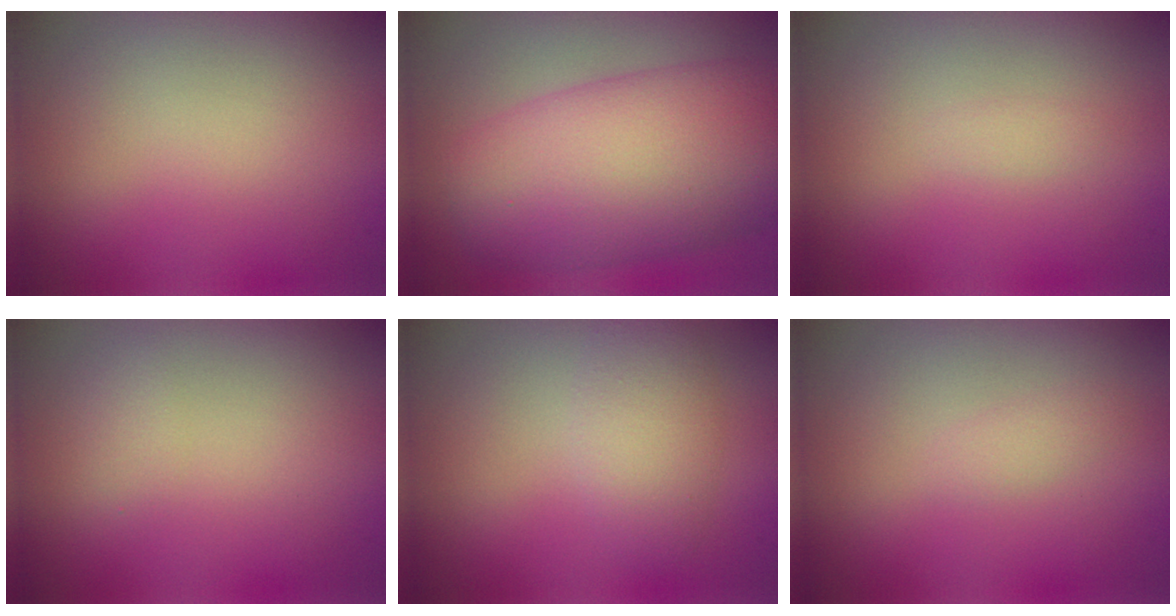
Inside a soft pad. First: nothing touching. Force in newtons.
{"total": 11.3, "press": 11.2, "slide": 0.6}
{"total": 0.5, "press": 0.5, "slide": 0.0}
{"total": 0.9, "press": 0.9, "slide": 0.0}
{"total": 3.1, "press": 3.1, "slide": 0.2}
{"total": 0.8, "press": 0.8, "slide": 0.1}